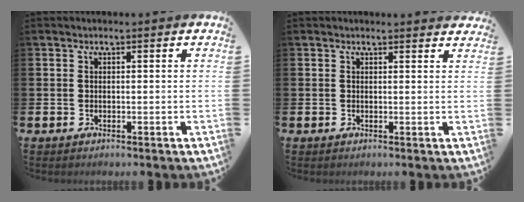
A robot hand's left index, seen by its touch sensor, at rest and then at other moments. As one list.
[{"total": 1.1, "force": [1.1, 0.1, 0.1], "torque": [0.007, -0.005, 0.018]}]